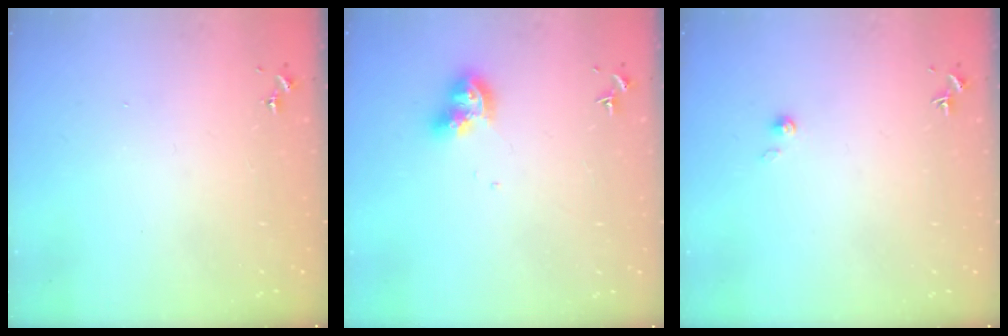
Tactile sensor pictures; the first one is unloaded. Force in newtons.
{"total": 8.5, "press": 8.5, "slide": 0.7}
{"total": 2.2, "press": 2.2, "slide": 0.2}